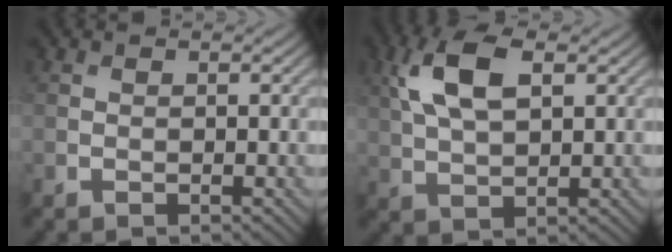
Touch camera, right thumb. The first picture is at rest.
{"total": 8.2, "force": [2.8, 3.9, 6.6], "torque": [-0.151, 0.014, 0.051]}